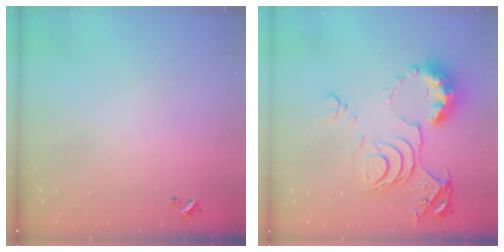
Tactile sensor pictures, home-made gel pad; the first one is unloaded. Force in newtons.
{"total": 13.6, "press": 13.5, "slide": 1.4}